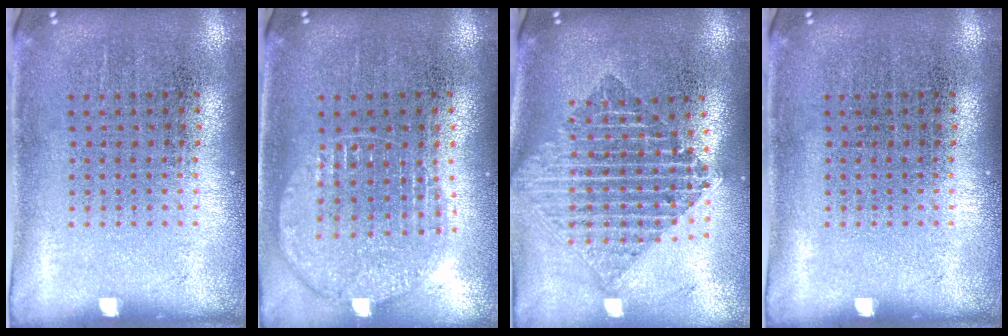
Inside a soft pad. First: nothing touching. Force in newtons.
{"total": 1.0, "press": 1.0, "slide": 0.1}
{"total": 2.2, "press": 1.7, "slide": 1.4}
{"total": 0.0}